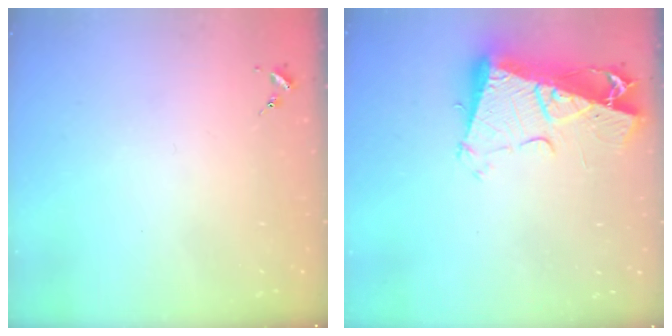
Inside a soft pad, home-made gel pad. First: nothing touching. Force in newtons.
{"total": 14.0, "press": 13.9, "slide": 1.6}